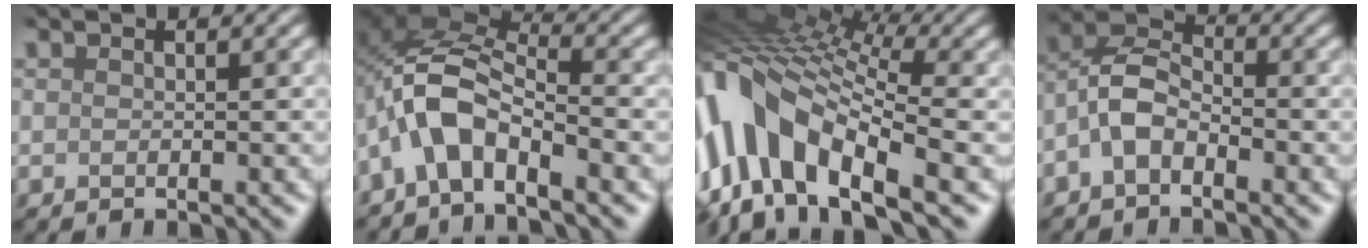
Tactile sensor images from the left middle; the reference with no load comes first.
{"total": 5.0, "force": [-3.1, 2.3, 3.2], "torque": [-0.064, 0.010, -0.067]}
{"total": 13.4, "force": [-2.3, 6.9, 11.2], "torque": [-0.243, 0.020, -0.038]}
{"total": 3.2, "force": [-2.0, 1.7, 1.7], "torque": [-0.041, 0.014, -0.044]}